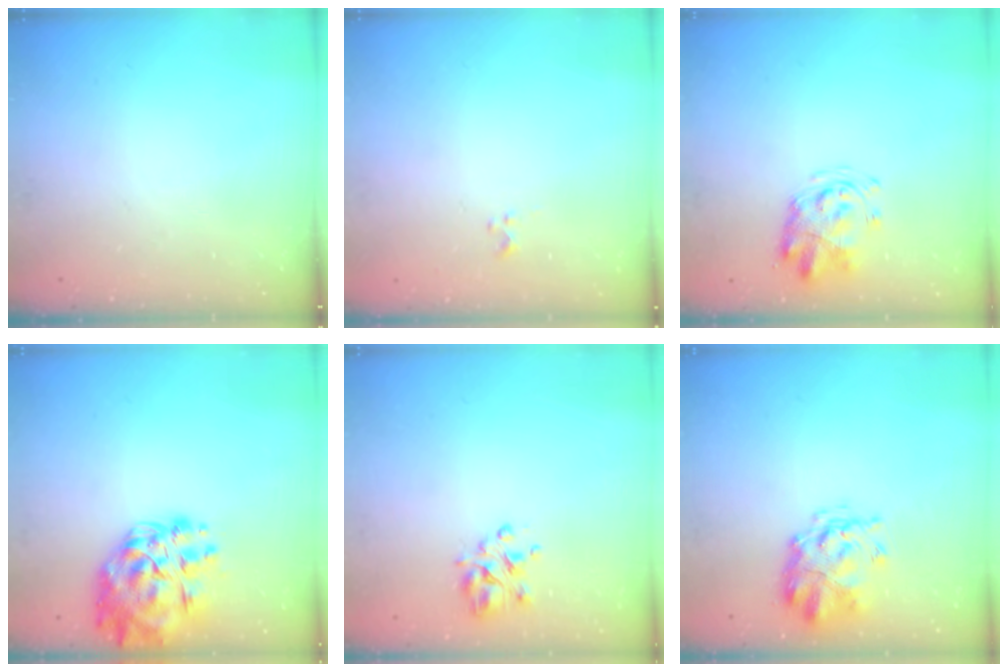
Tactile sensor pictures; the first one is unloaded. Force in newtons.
{"total": 0.0}
{"total": 3.3, "press": 3.2, "slide": 0.8}
{"total": 16.8, "press": 16.0, "slide": 5.2}
{"total": 5.1, "press": 4.8, "slide": 1.8}
{"total": 3.8, "press": 3.5, "slide": 1.6}